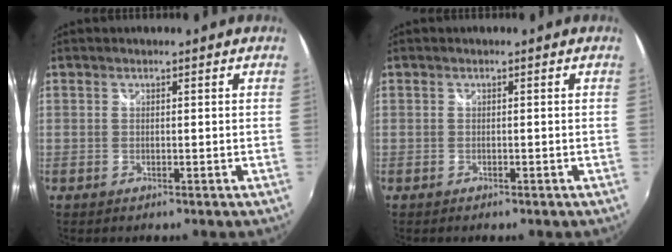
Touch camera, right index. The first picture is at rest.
{"total": 0.8, "force": [-0.7, 0.3, 0.3], "torque": [-0.010, -0.003, -0.011]}